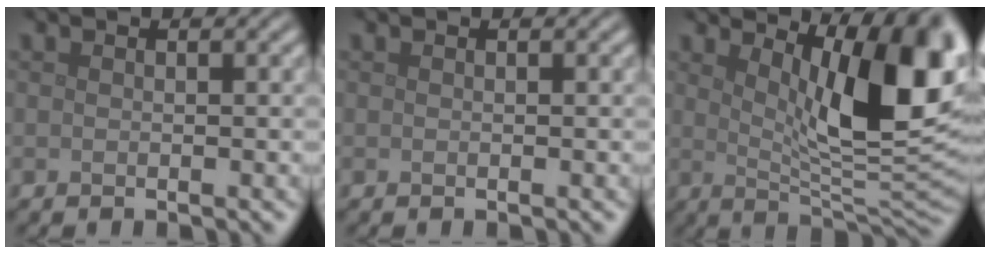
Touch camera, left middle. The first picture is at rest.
{"total": 0.0}
{"total": 11.4, "force": [3.8, 3.5, 10.2], "torque": [-0.129, -0.008, 0.066]}